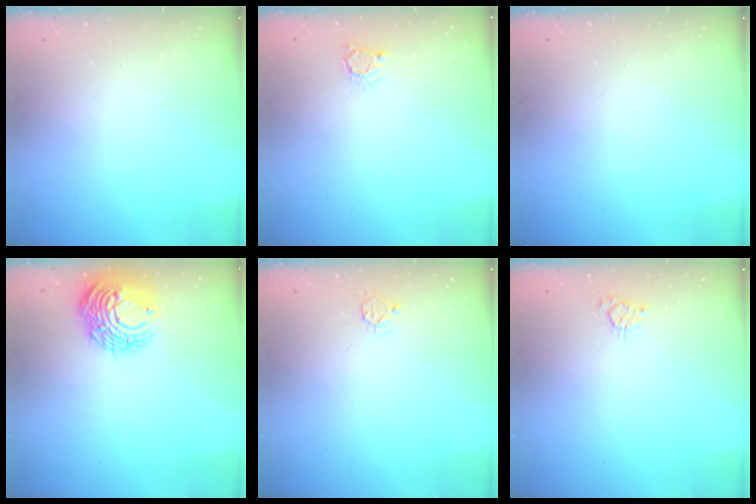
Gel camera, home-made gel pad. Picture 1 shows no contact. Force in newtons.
{"total": 3.1, "press": 3.1, "slide": 0.4}
{"total": 0.0}
{"total": 13.3, "press": 13.2, "slide": 0.6}
{"total": 3.7, "press": 3.7, "slide": 0.4}
{"total": 2.5, "press": 2.5, "slide": 0.3}